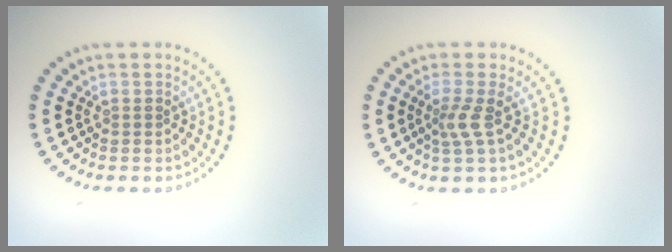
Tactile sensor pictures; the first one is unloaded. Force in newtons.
{"total": 2.1, "press": 1.4, "slide": 1.5}